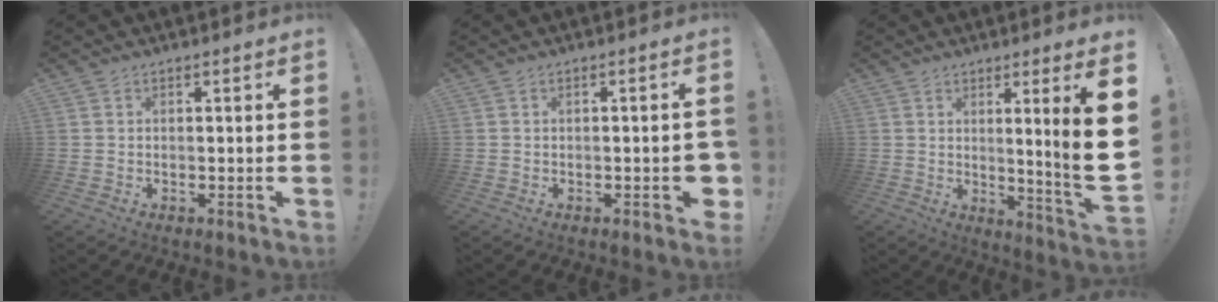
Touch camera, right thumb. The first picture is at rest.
{"total": 3.2, "force": [-1.1, 1.1, 2.8], "torque": [-0.041, 0.008, -0.015]}
{"total": 11.7, "force": [2.0, -1.0, 11.4], "torque": [-0.167, -0.030, 0.020]}